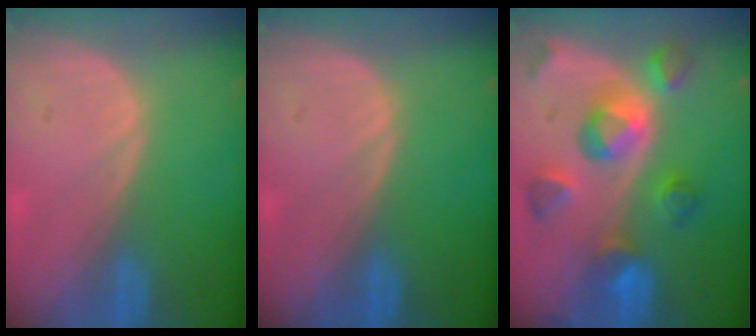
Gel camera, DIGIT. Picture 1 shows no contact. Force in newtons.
{"total": 0.0}
{"total": 9.5, "press": 8.7, "slide": 4.0}